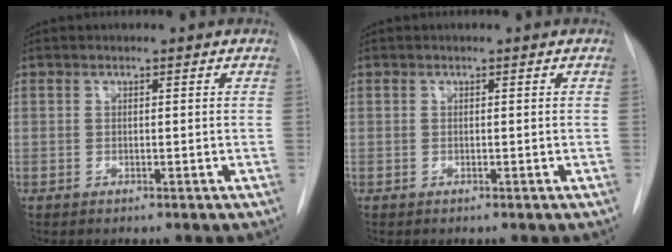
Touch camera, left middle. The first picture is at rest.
{"total": 0.0}